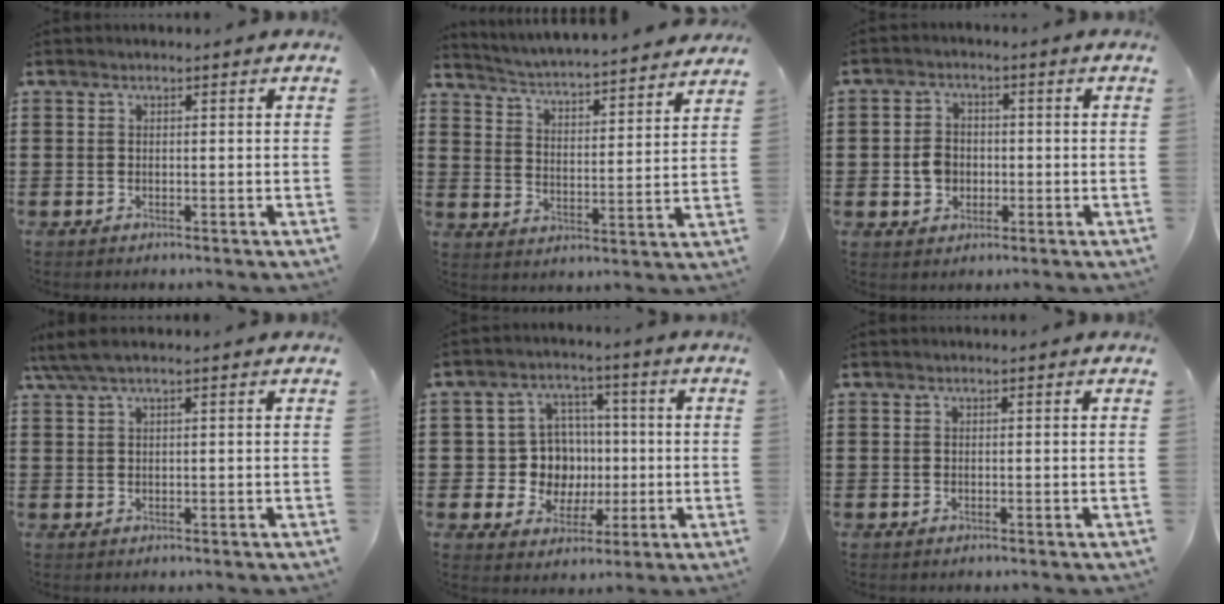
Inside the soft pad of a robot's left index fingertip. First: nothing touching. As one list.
[{"total": 3.8, "force": [3.7, -0.8, 0.4], "torque": [-0.029, -0.040, 0.056]}, {"total": 3.7, "force": [-0.6, 3.0, 2.0], "torque": [-0.045, 0.006, -0.014]}, {"total": 2.6, "force": [1.3, 0.1, 2.3], "torque": [-0.052, -0.003, 0.021]}, {"total": 8.5, "force": [0.2, 8.0, 3.0], "torque": [-0.072, 0.016, 0.013]}, {"total": 0.0}]